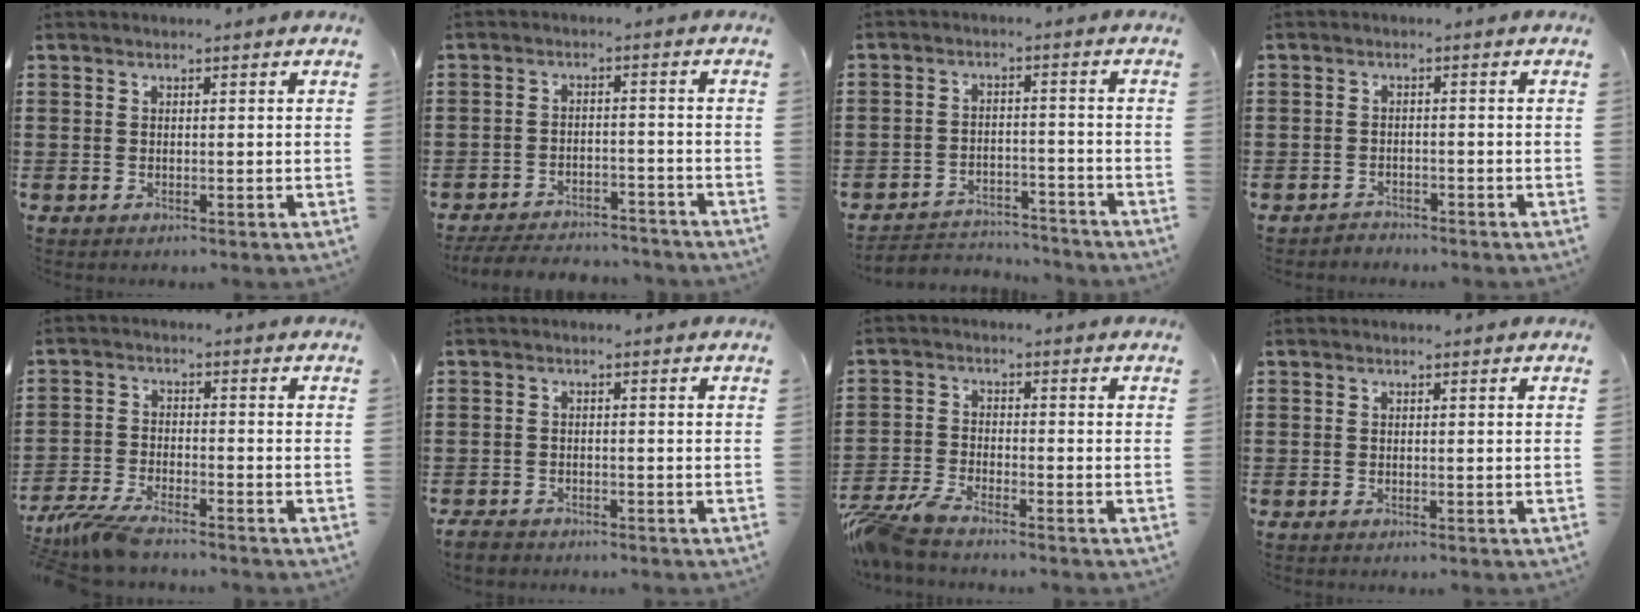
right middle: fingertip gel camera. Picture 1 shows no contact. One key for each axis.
{"total": 4.6, "fx": -4.6, "fy": 0.6, "fz": 0.6, "tx": -0.016, "ty": 0.005, "tz": -0.095}
{"total": 3.9, "fx": -3.8, "fy": 1.0, "fz": 0.0, "tx": -0.007, "ty": 0.005, "tz": -0.081}
{"total": 1.9, "fx": -1.8, "fy": 0.4, "fz": -0.3, "tx": -0.002, "ty": 0.002, "tz": -0.043}
{"total": 5.3, "fx": -4.8, "fy": 0.3, "fz": 2.1, "tx": -0.070, "ty": -0.019, "tz": -0.100}
{"total": 1.9, "fx": -1.8, "fy": 0.6, "fz": 0.4, "tx": -0.019, "ty": -0.001, "tz": -0.039}
{"total": 4.7, "fx": -4.3, "fy": 0.3, "fz": 2.1, "tx": -0.078, "ty": -0.018, "tz": -0.092}
{"total": 0.0}